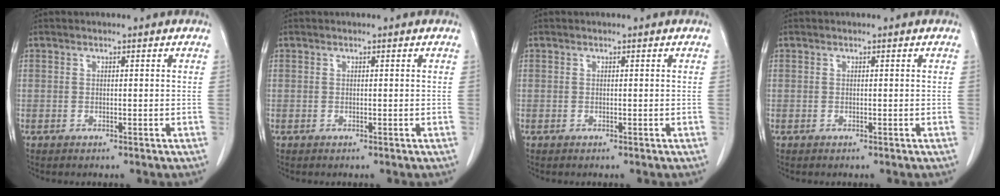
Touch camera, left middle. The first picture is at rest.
{"total": 0.0}
{"total": 0.0}
{"total": 0.0}